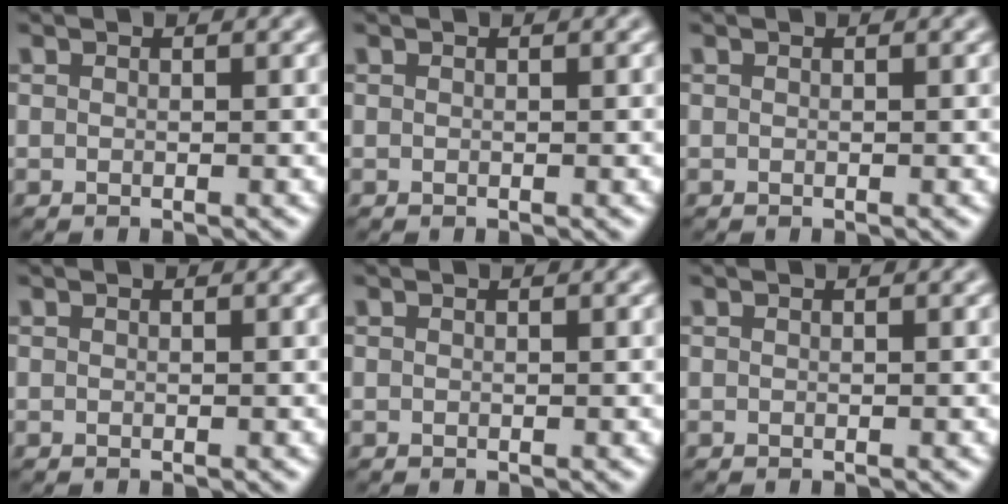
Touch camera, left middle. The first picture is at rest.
{"total": 0.0}
{"total": 0.0}
{"total": 0.0}
{"total": 0.0}
{"total": 0.0}